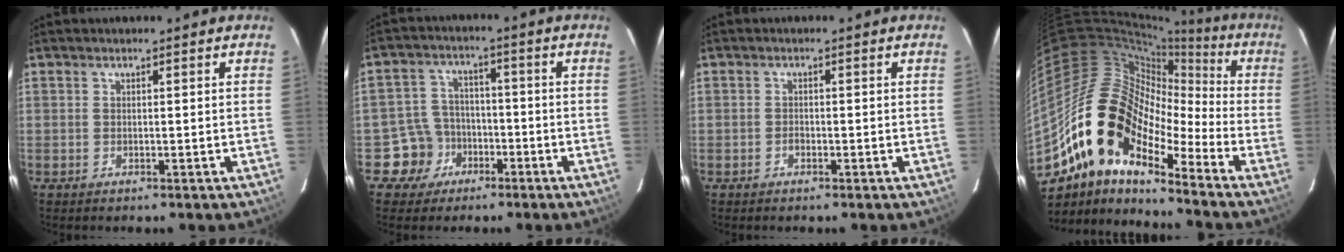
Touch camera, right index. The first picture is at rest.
{"total": 6.8, "force": [-3.6, 5.7, 0.4], "torque": [-0.027, 0.030, -0.056]}
{"total": 1.0, "force": [-0.6, 0.7, 0.3], "torque": [-0.006, 0.002, -0.010]}
{"total": 16.6, "force": [-9.6, 8.5, 10.6], "torque": [-0.173, 0.000, -0.197]}